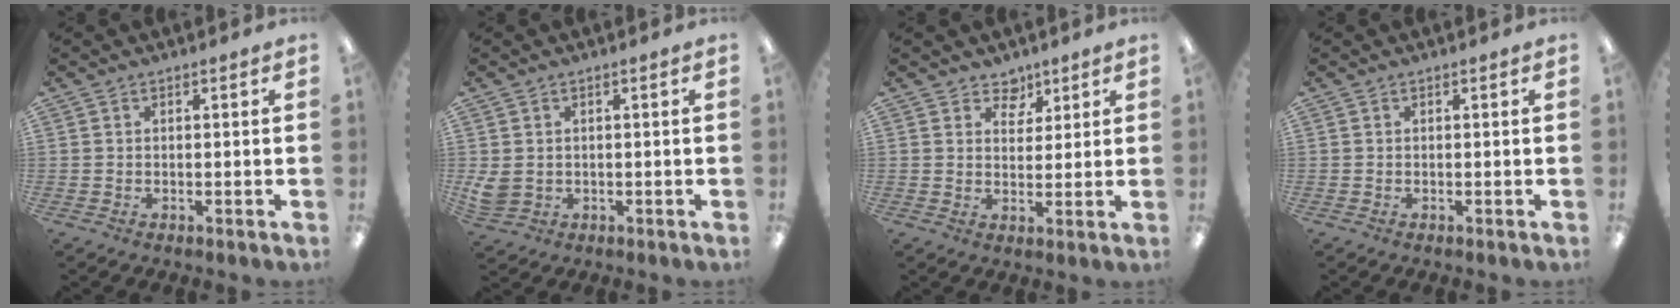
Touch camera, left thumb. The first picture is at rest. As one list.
[{"total": 3.5, "force": [0.3, 3.0, 1.8], "torque": [-0.041, -0.001, 0.008]}, {"total": 4.9, "force": [3.8, 3.1, 0.8], "torque": [-0.001, -0.026, 0.066]}, {"total": 0.0}]